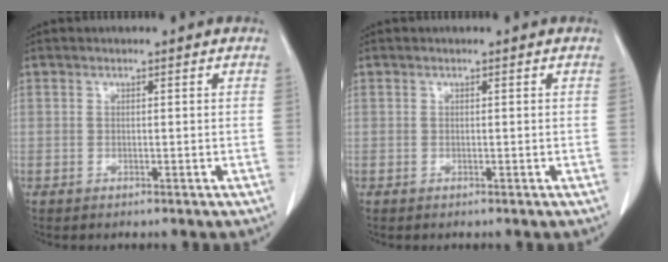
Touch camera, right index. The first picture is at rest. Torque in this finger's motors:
{"motor_torque": [0.00, 0.00, 0.00, -0.01]}